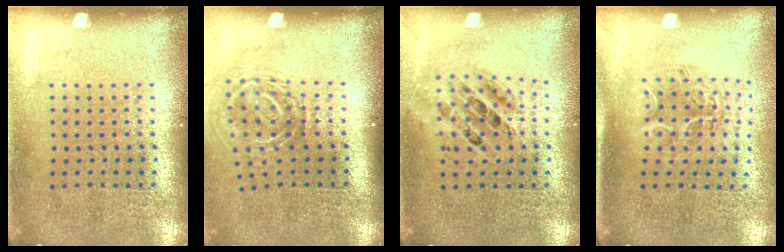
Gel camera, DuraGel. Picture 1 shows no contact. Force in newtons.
{"total": 1.8, "press": 1.2, "slide": 1.4}
{"total": 0.8, "press": 0.8, "slide": 0.1}
{"total": 1.1, "press": 1.1, "slide": 0.2}